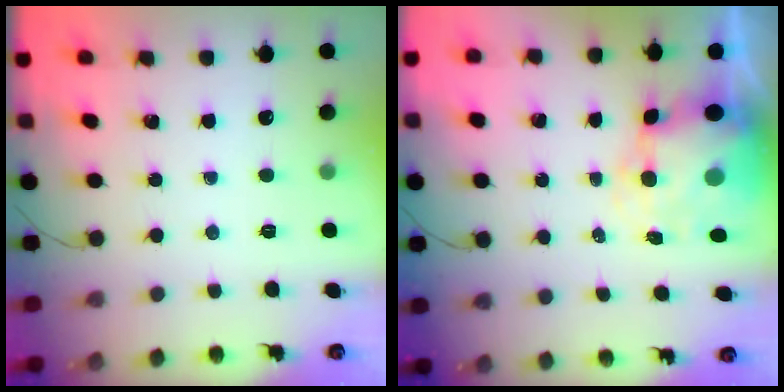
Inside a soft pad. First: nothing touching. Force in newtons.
{"total": 9.9, "press": 9.7, "slide": 2.1}